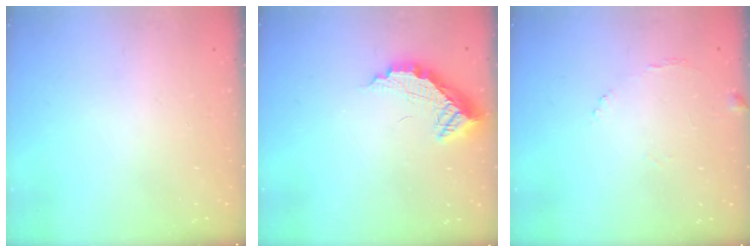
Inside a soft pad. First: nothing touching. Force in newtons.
{"total": 11.3, "press": 11.3, "slide": 1.1}
{"total": 7.1, "press": 7.1, "slide": 0.4}